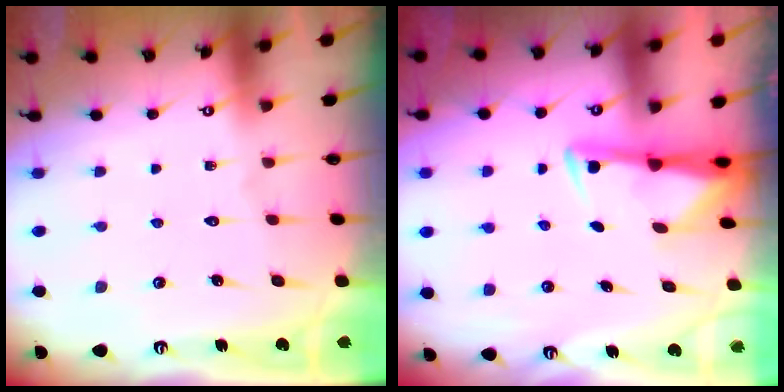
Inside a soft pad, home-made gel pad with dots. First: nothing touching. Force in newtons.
{"total": 2.9, "press": 2.9, "slide": 0.5}